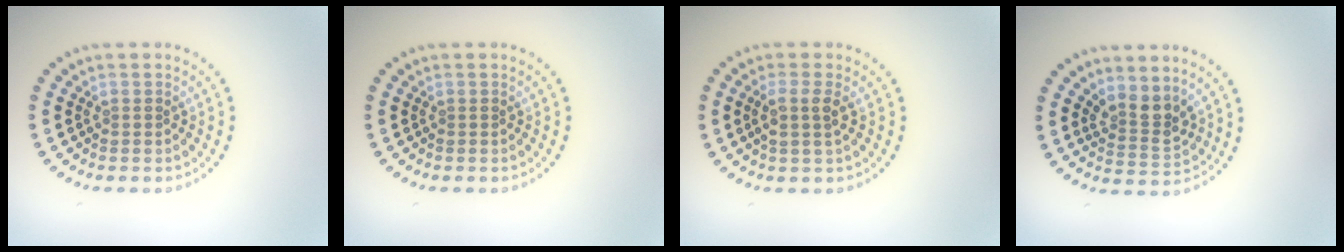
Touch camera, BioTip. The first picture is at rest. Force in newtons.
{"total": 0.0}
{"total": 2.0, "press": 1.8, "slide": 1.0}
{"total": 2.6, "press": 2.2, "slide": 1.5}